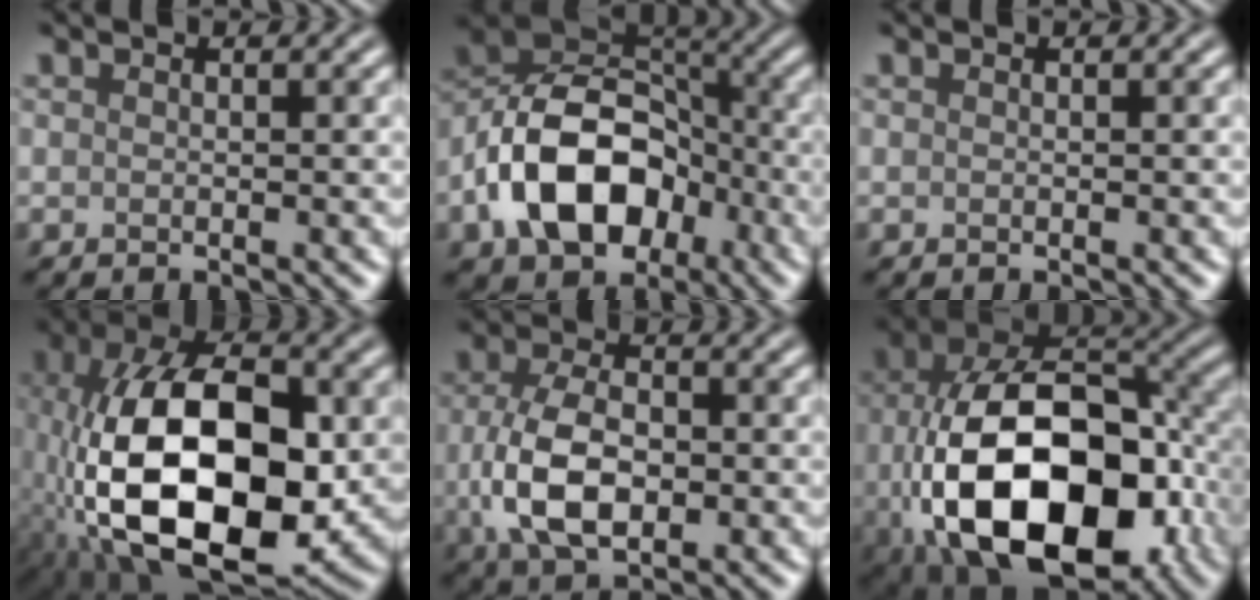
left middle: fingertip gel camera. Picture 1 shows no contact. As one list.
[{"total": 11.2, "force": [-4.2, 7.5, 7.1], "torque": [-0.129, 0.010, -0.088]}, {"total": 0.0}, {"total": 15.2, "force": [-2.8, 8.3, 12.5], "torque": [-0.230, -0.006, -0.051]}, {"total": 7.1, "force": [-1.0, 4.4, 5.5], "torque": [-0.122, -0.004, -0.019]}, {"total": 17.3, "force": [-4.2, 10.6, 13.1], "torque": [-0.240, -0.028, -0.059]}]